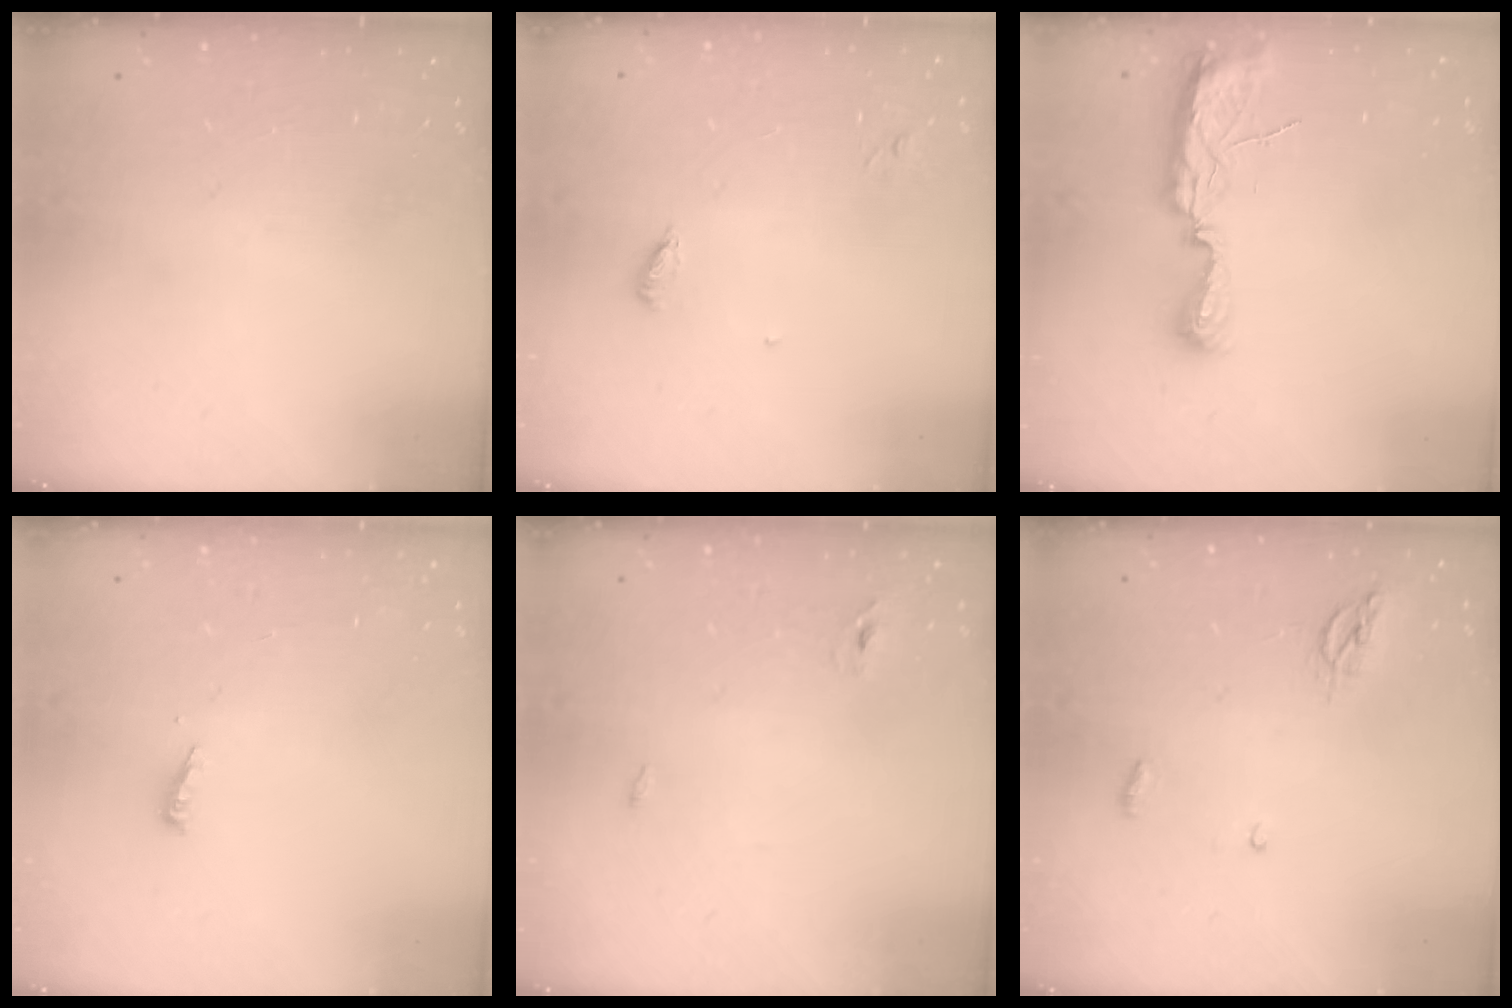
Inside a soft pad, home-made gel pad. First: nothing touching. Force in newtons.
{"total": 4.0, "press": 4.0, "slide": 0.4}
{"total": 7.9, "press": 7.8, "slide": 0.8}
{"total": 3.6, "press": 3.6, "slide": 0.4}
{"total": 2.3, "press": 2.1, "slide": 1.0}
{"total": 4.5, "press": 4.3, "slide": 1.2}